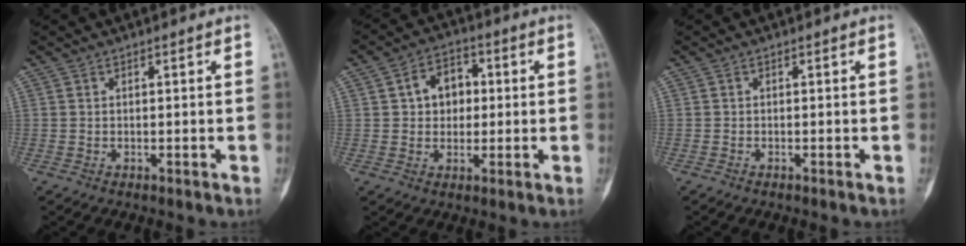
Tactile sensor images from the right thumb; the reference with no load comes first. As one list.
[{"total": 7.6, "force": [1.1, 5.8, 4.7], "torque": [-0.043, 0.011, 0.013]}, {"total": 0.0}]